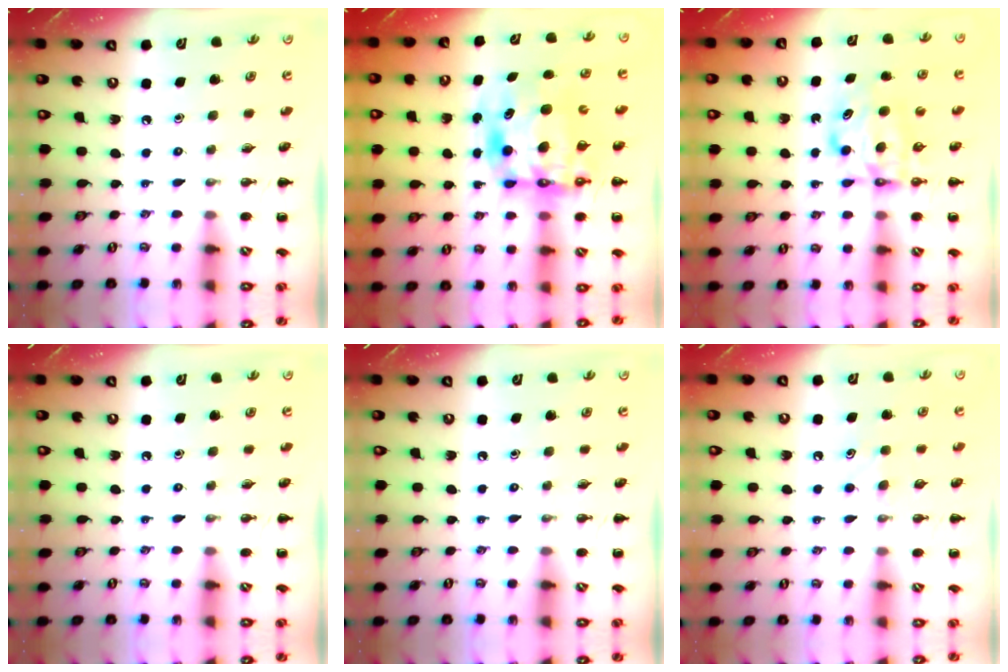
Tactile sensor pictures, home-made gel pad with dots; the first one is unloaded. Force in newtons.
{"total": 11.9, "press": 11.6, "slide": 2.4}
{"total": 6.5, "press": 6.5, "slide": 0.4}
{"total": 0.0}
{"total": 0.0}
{"total": 5.5, "press": 5.3, "slide": 1.5}